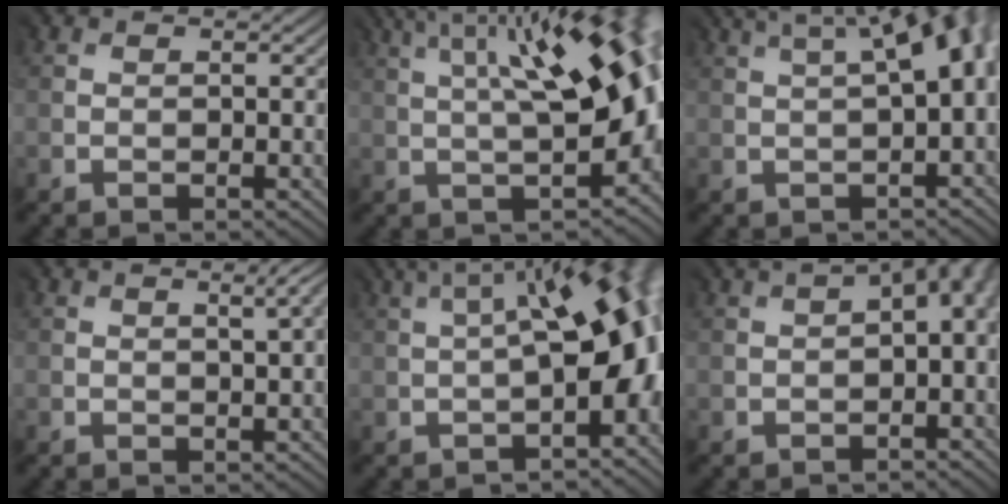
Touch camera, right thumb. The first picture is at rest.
{"total": 15.1, "force": [3.0, 5.0, 13.9], "torque": [-0.185, 0.035, 0.048]}
{"total": 8.4, "force": [1.2, 2.7, 7.8], "torque": [-0.070, 0.047, 0.005]}
{"total": 1.6, "force": [0.7, -0.3, 1.4], "torque": [-0.015, 0.009, 0.011]}
{"total": 13.2, "force": [0.0, 4.7, 12.4], "torque": [-0.144, 0.019, -0.004]}
{"total": 6.5, "force": [0.1, 3.4, 5.5], "torque": [-0.048, 0.021, 0.005]}